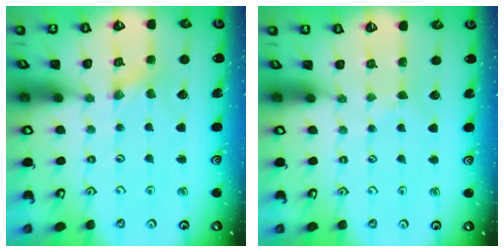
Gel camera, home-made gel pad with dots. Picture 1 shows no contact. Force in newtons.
{"total": 1.7, "press": 1.7, "slide": 0.2}